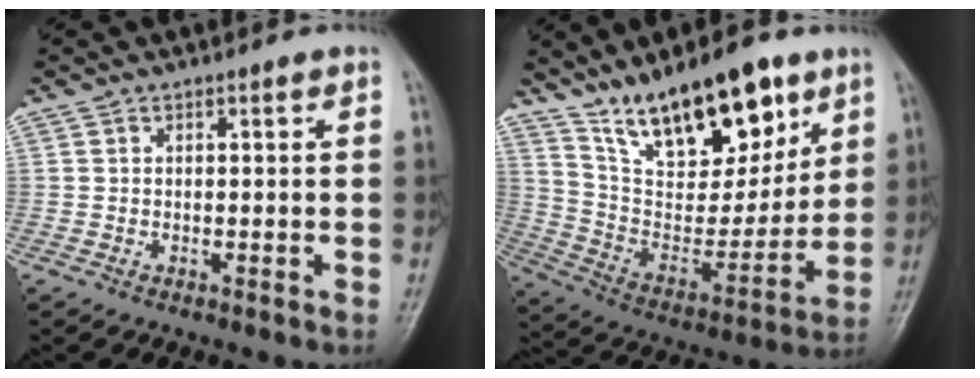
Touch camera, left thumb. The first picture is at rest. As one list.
[{"total": 21.7, "force": [14.1, 8.8, 13.9], "torque": [-0.180, -0.062, 0.254]}]